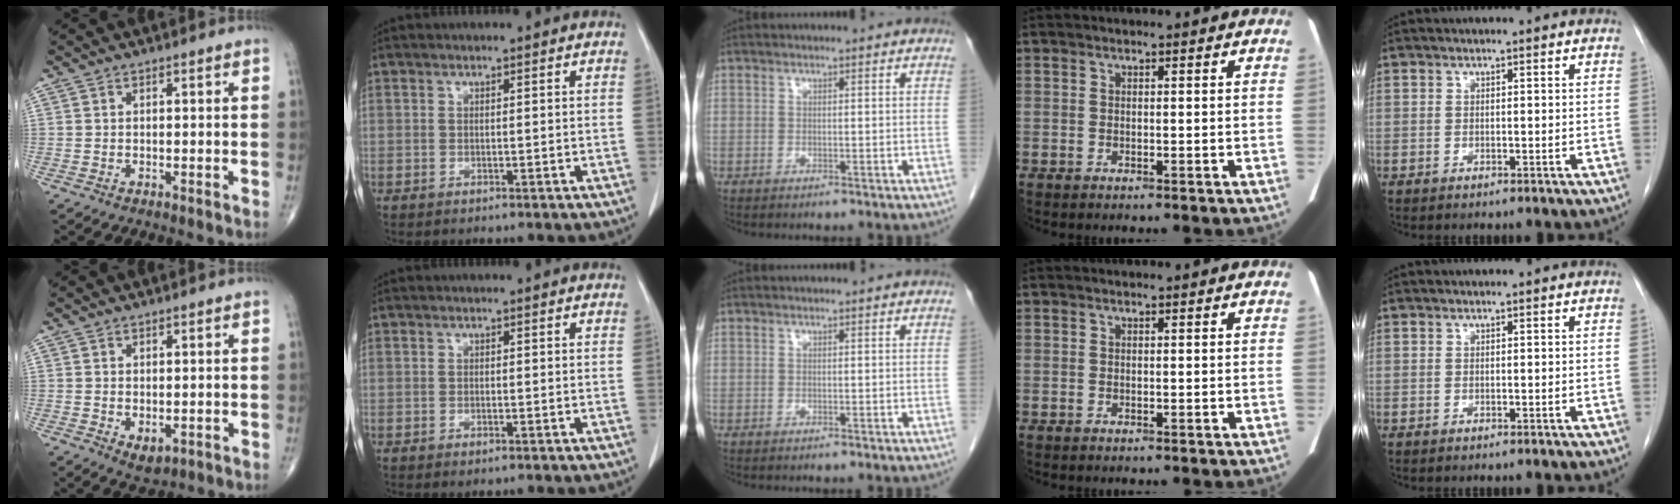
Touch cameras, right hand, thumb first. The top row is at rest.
{"thumb": {"total": 3.0, "force": [-0.5, 1.9, 2.3], "torque": [-0.030, -0.005, 0.003]}, "index": {"total": 0.9, "force": [-0.6, 0.2, 0.7], "torque": [-0.013, -0.002, -0.006]}}